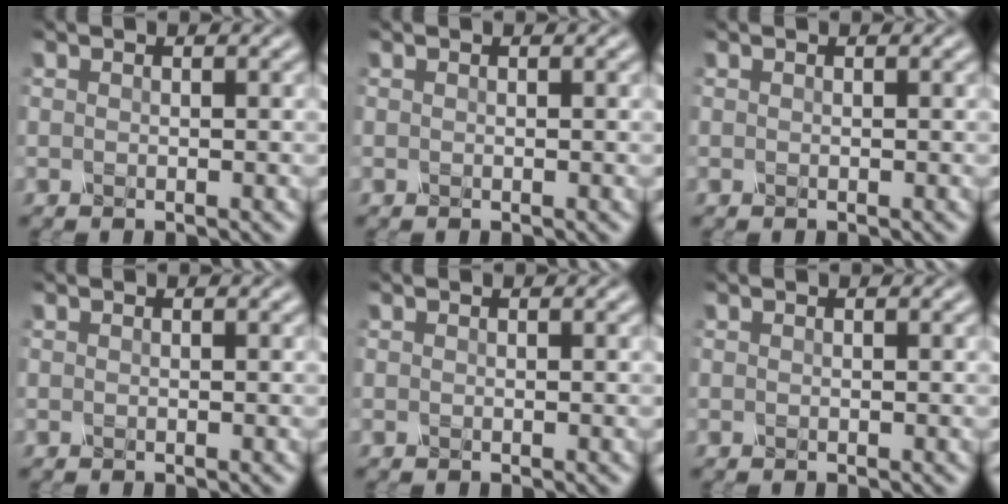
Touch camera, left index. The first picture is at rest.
{"total": 0.0}
{"total": 0.0}
{"total": 0.0}
{"total": 0.0}
{"total": 0.0}